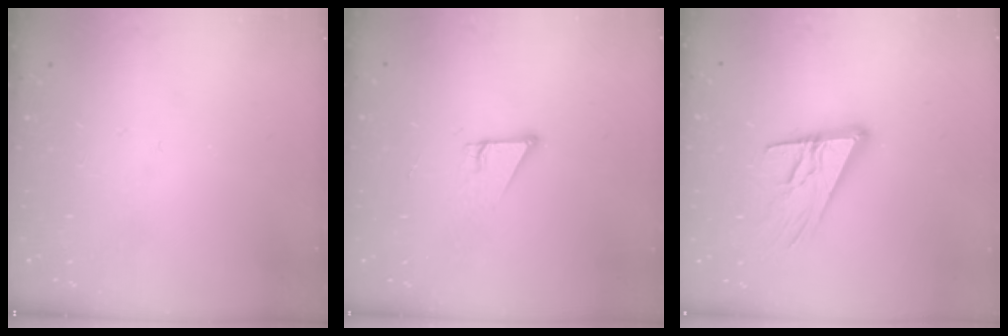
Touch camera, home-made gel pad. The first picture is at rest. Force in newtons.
{"total": 3.7, "press": 3.7, "slide": 0.2}
{"total": 14.9, "press": 14.6, "slide": 2.9}